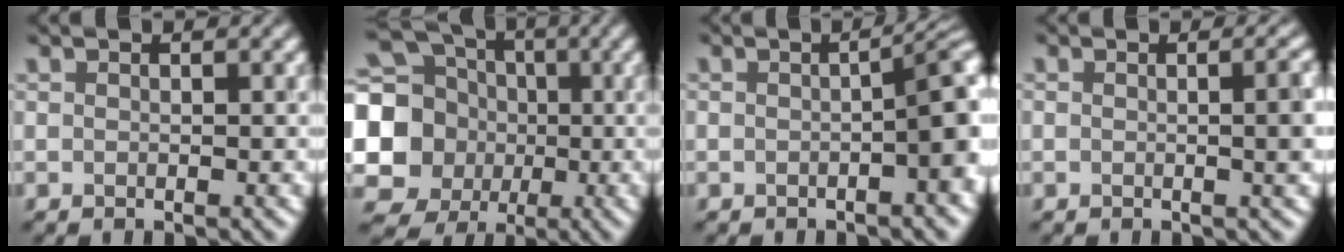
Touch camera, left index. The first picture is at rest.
{"total": 16.8, "force": [-0.4, 15.6, 6.1], "torque": [-0.182, 0.003, -0.037]}
{"total": 4.2, "force": [-0.9, 1.0, 4.0], "torque": [-0.047, 0.012, -0.010]}
{"total": 3.1, "force": [0.0, 1.1, 2.9], "torque": [-0.021, 0.008, -0.004]}